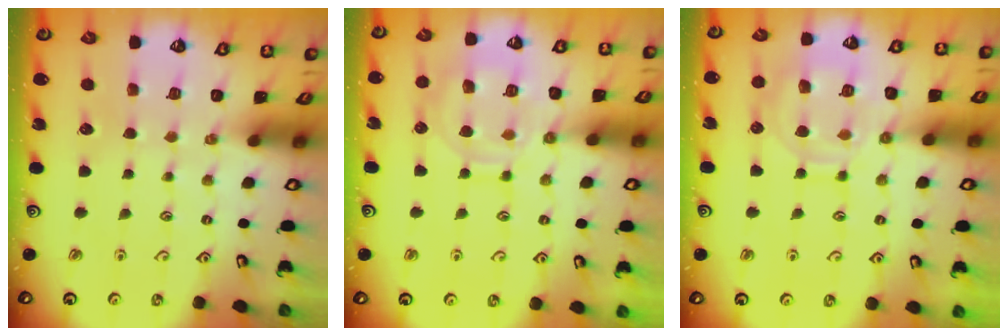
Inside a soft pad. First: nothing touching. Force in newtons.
{"total": 12.8, "press": 12.8, "slide": 1.1}
{"total": 12.8, "press": 12.8, "slide": 1.1}